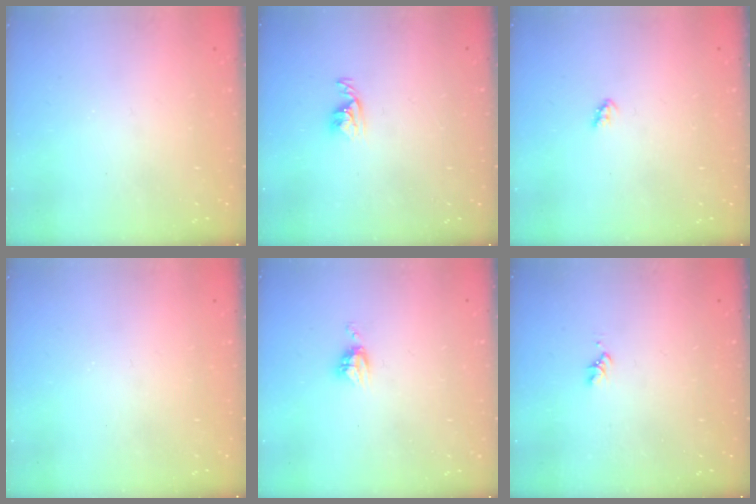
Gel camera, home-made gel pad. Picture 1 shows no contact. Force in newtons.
{"total": 3.5, "press": 3.5, "slide": 0.5}
{"total": 2.7, "press": 2.7, "slide": 0.3}
{"total": 0.0}
{"total": 3.8, "press": 3.8, "slide": 0.5}
{"total": 1.7, "press": 1.7, "slide": 0.3}